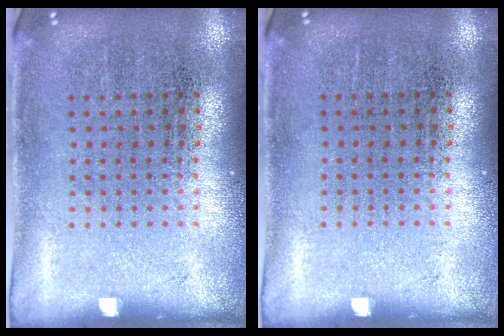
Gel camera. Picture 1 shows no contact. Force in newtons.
{"total": 0.0}